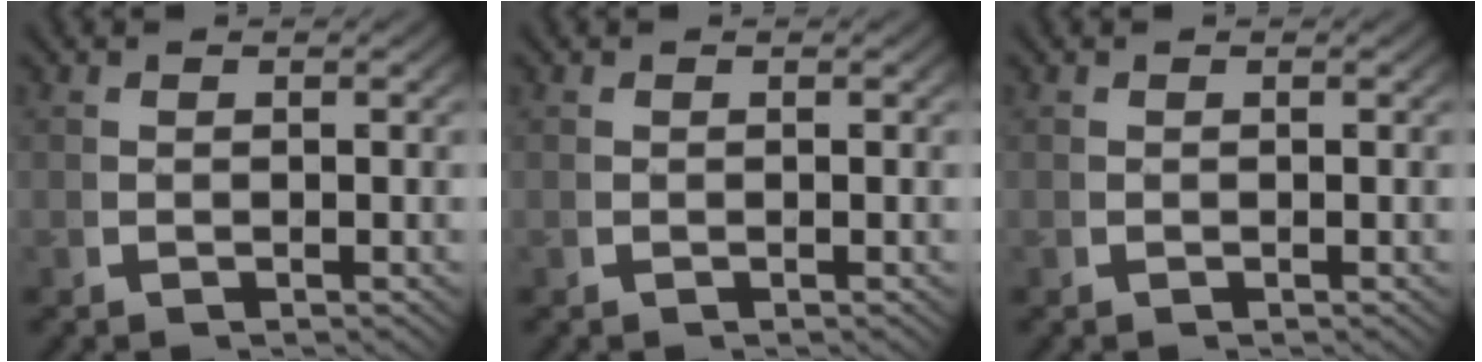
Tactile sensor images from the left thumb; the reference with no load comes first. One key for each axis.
{"total": 0.0}
{"total": 0.0}